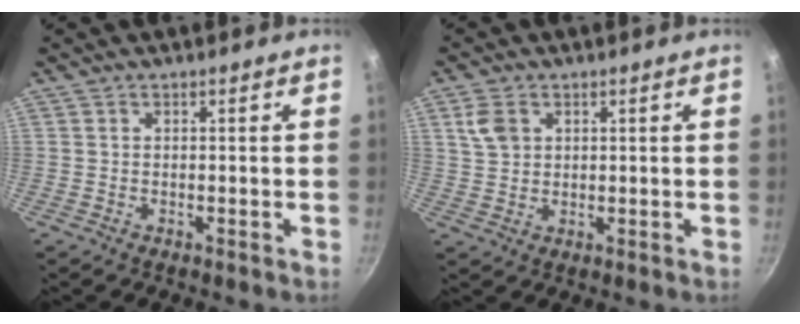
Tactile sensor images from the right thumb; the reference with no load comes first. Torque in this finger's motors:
{"motor_torque": [-0.79, 0.36, -0.12, -0.16, 0.07]}